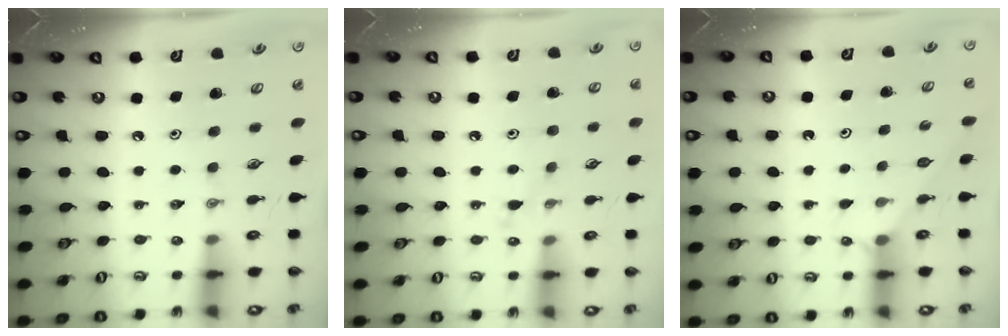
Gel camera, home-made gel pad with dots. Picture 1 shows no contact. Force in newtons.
{"total": 5.9, "press": 5.9, "slide": 0.6}
{"total": 4.1, "press": 4.0, "slide": 0.4}